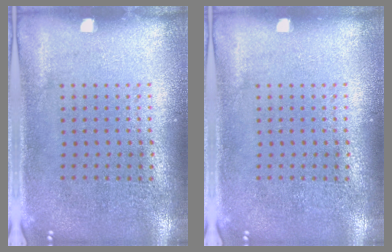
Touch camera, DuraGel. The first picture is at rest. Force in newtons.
{"total": 0.0}